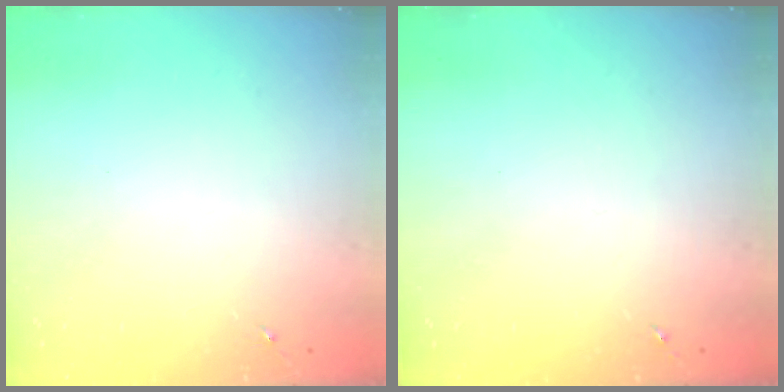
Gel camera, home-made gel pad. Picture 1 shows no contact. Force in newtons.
{"total": 0.0}